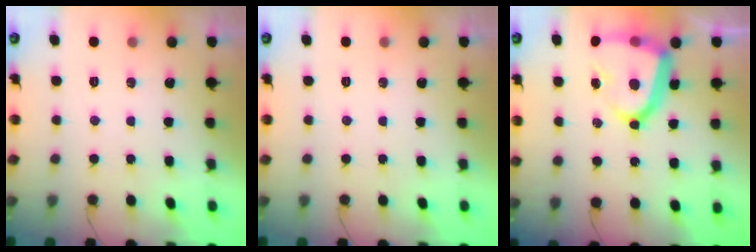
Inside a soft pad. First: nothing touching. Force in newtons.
{"total": 0.0}
{"total": 16.3, "press": 16.2, "slide": 1.7}